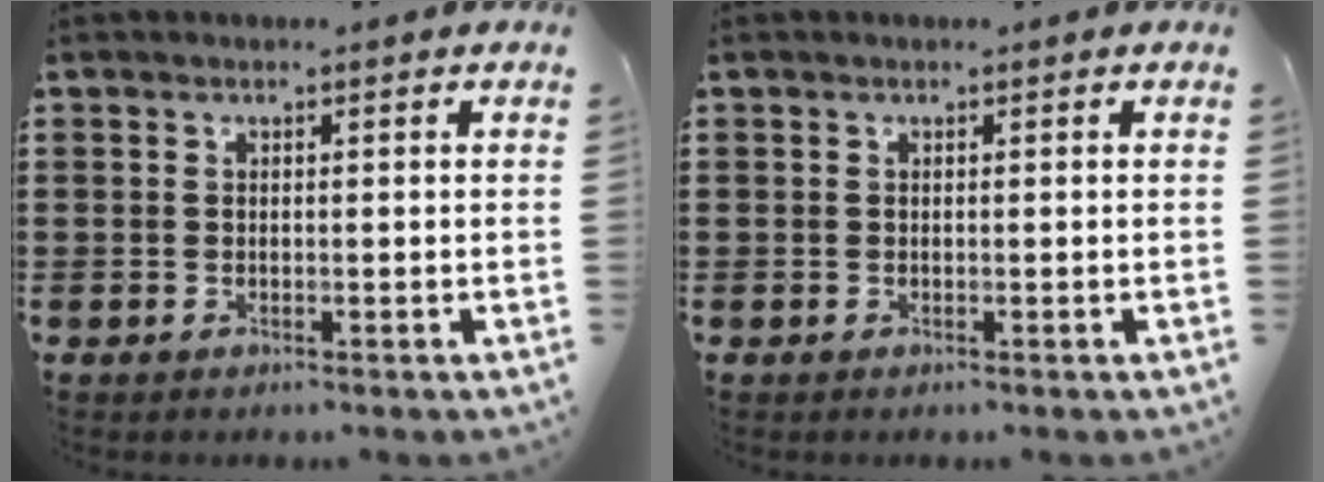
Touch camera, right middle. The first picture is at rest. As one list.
[{"total": 0.0}]